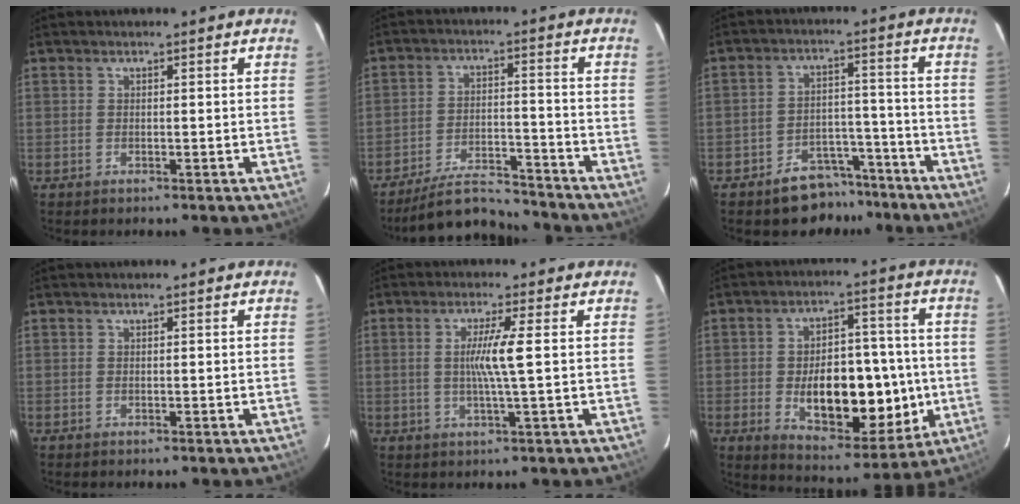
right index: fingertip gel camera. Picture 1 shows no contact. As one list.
[{"total": 8.7, "force": [-8.3, 2.0, 1.7], "torque": [-0.027, 0.003, -0.143]}, {"total": 7.7, "force": [-6.0, 4.4, 2.1], "torque": [-0.020, 0.025, -0.089]}, {"total": 0.0}, {"total": 5.3, "force": [0.4, -0.9, 5.2], "torque": [-0.101, -0.006, 0.007]}, {"total": 16.6, "force": [-2.6, 8.2, 14.3], "torque": [-0.210, 0.012, -0.023]}]